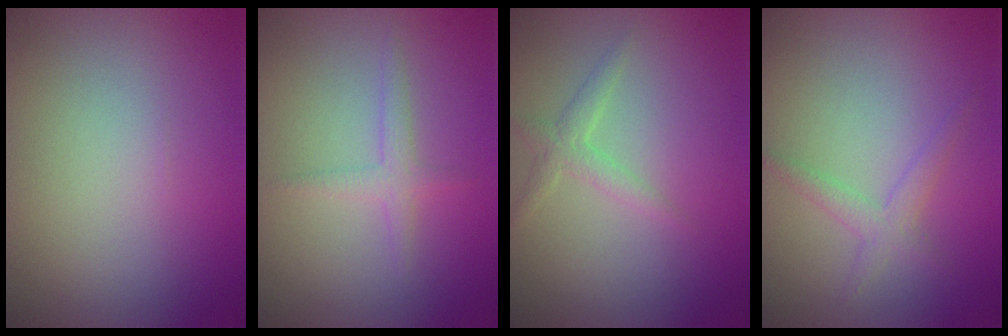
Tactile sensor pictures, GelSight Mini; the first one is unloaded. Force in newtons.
{"total": 1.5, "press": 1.5, "slide": 0.1}
{"total": 1.5, "press": 1.5, "slide": 0.1}
{"total": 1.8, "press": 1.8, "slide": 0.1}